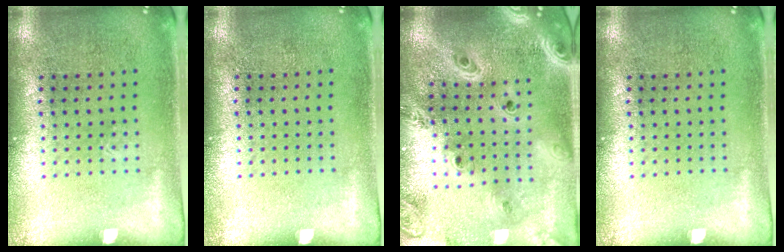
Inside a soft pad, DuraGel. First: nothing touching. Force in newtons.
{"total": 0.0}
{"total": 3.5, "press": 2.8, "slide": 2.1}
{"total": 0.0}